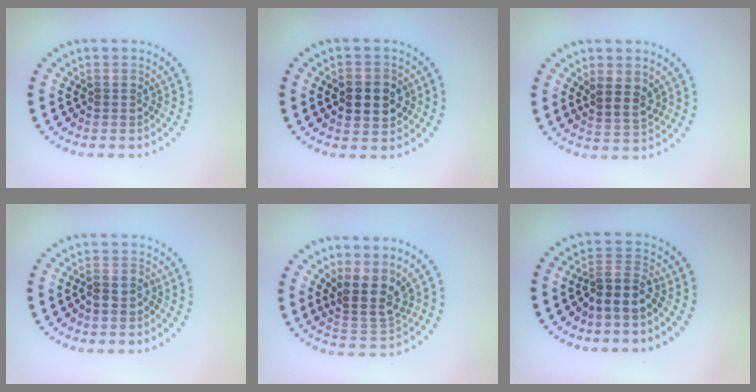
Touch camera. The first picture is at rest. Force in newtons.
{"total": 3.4, "press": 3.4, "slide": 0.2}
{"total": 2.5, "press": 2.2, "slide": 1.1}
{"total": 1.6, "press": 1.4, "slide": 0.8}
{"total": 3.8, "press": 3.0, "slide": 2.3}
{"total": 3.1, "press": 2.5, "slide": 1.9}